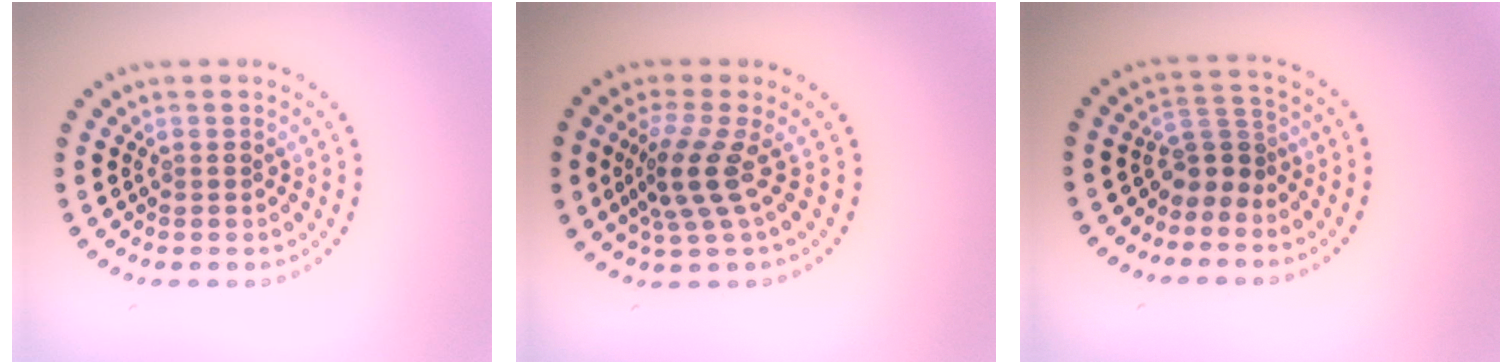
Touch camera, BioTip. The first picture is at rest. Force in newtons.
{"total": 3.4, "press": 2.3, "slide": 2.5}
{"total": 2.6, "press": 1.8, "slide": 1.9}